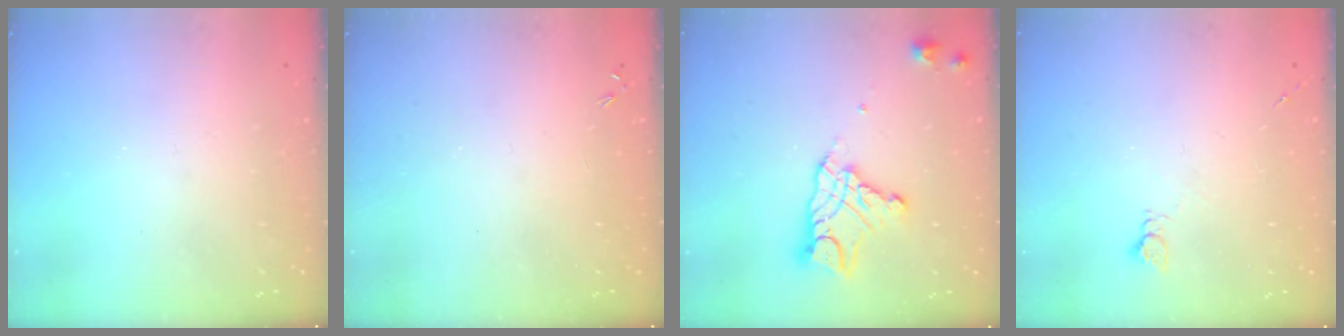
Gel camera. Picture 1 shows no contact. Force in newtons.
{"total": 0.0}
{"total": 11.8, "press": 11.7, "slide": 1.1}
{"total": 2.6, "press": 2.5, "slide": 0.4}